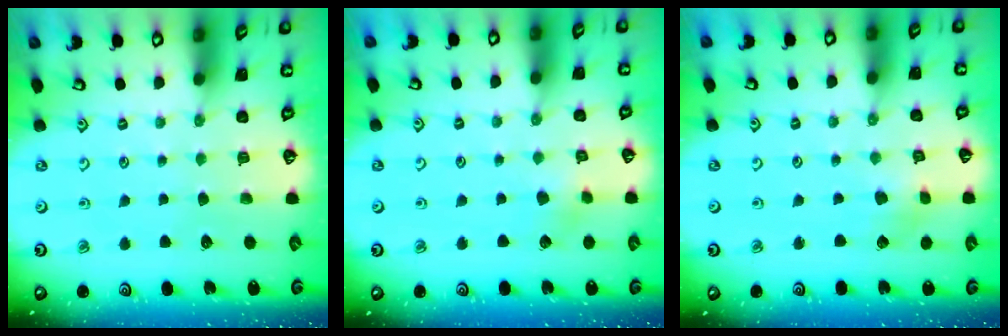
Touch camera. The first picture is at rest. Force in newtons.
{"total": 3.4, "press": 3.4, "slide": 0.3}
{"total": 3.0, "press": 2.9, "slide": 0.3}